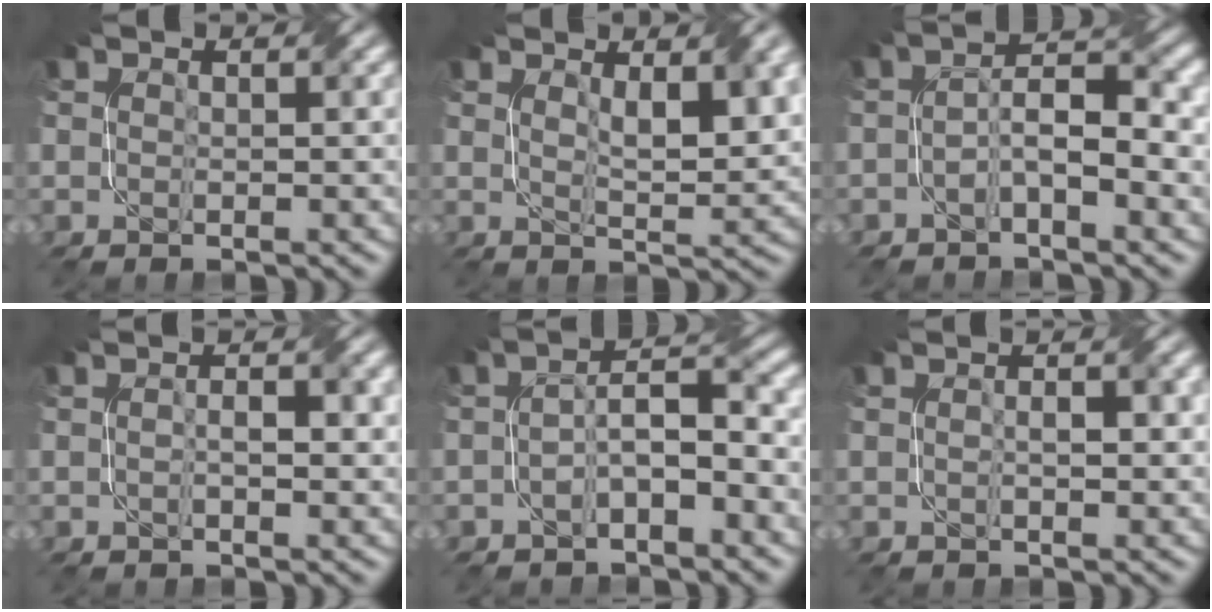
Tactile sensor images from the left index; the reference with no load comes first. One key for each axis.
{"total": 4.8, "fx": 1.8, "fy": 1.4, "fz": 4.2, "tx": -0.072, "ty": -0.003, "tz": 0.035}
{"total": 4.3, "fx": -1.3, "fy": 1.3, "fz": 3.9, "tx": -0.071, "ty": 0.014, "tz": -0.028}
{"total": 1.8, "fx": -0.2, "fy": 0.5, "fz": 1.7, "tx": -0.031, "ty": 0.003, "tz": -0.003}
{"total": 3.8, "fx": -1.5, "fy": 1.1, "fz": 3.3, "tx": -0.062, "ty": 0.015, "tz": -0.031}
{"total": 1.6, "fx": 0.0, "fy": 0.5, "fz": 1.5, "tx": -0.027, "ty": 0.003, "tz": 0.000}